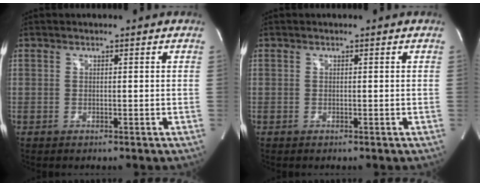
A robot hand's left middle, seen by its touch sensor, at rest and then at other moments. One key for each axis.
{"total": 0.0}